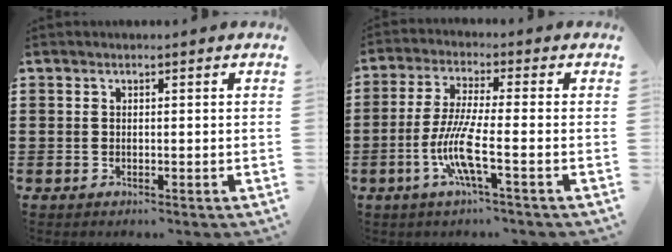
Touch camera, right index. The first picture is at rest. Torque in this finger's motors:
{"motor_torque": [2.14, 0.00, 0.83, 0.21]}